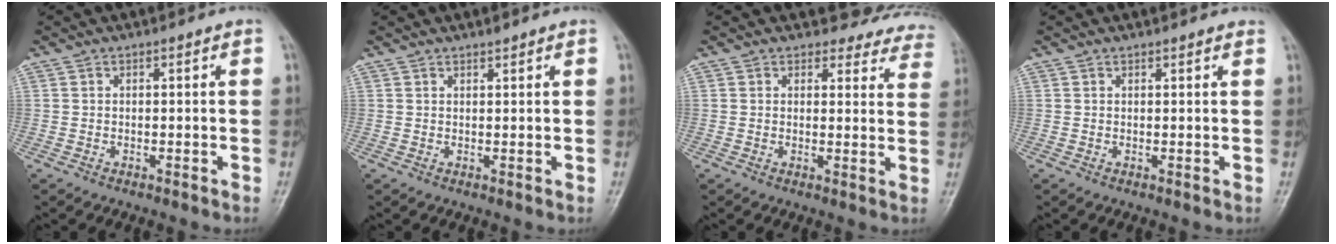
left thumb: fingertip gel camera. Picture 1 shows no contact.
{"total": 1.0, "force": [0.9, 0.2, 0.4], "torque": [-0.004, -0.004, 0.016]}
{"total": 9.6, "force": [8.7, 4.0, 0.0], "torque": [0.054, -0.050, 0.070]}
{"total": 1.8, "force": [1.6, 0.4, 0.6], "torque": [0.001, 0.005, 0.018]}